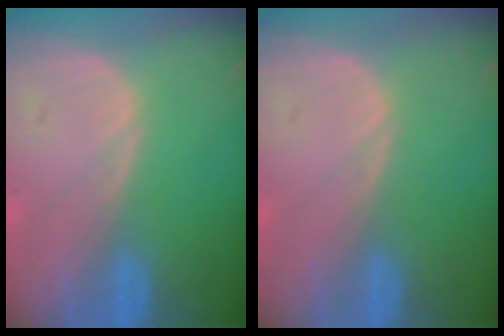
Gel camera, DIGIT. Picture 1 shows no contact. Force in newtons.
{"total": 0.0}